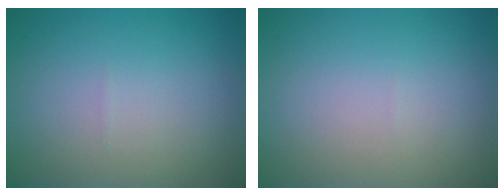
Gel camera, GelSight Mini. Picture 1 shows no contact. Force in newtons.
{"total": 0.0}